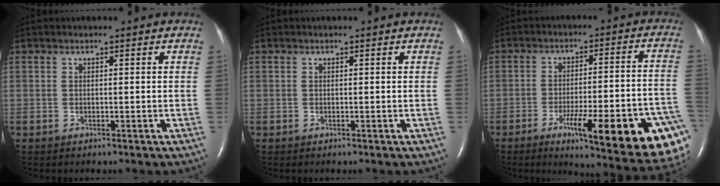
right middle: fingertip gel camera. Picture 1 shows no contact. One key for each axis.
{"total": 0.0}
{"total": 23.0, "fx": -10.8, "fy": 3.5, "fz": 20.0, "tx": -0.175, "ty": -0.006, "tz": -0.144}